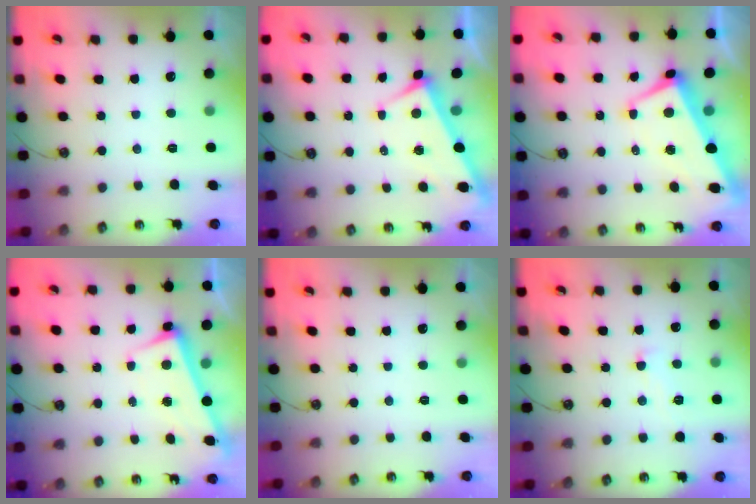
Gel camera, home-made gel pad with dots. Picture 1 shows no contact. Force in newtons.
{"total": 4.0, "press": 4.0, "slide": 0.2}
{"total": 1.7, "press": 1.1, "slide": 1.3}
{"total": 2.7, "press": 2.6, "slide": 0.7}
{"total": 0.0}
{"total": 1.7, "press": 1.7, "slide": 0.5}